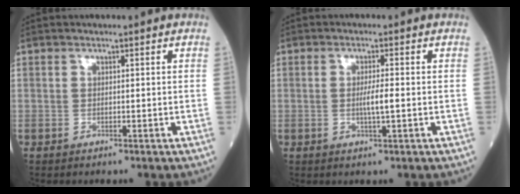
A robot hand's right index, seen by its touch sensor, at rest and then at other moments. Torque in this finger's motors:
{"motor_torque": [0.88, -0.12, 0.34, 0.09]}